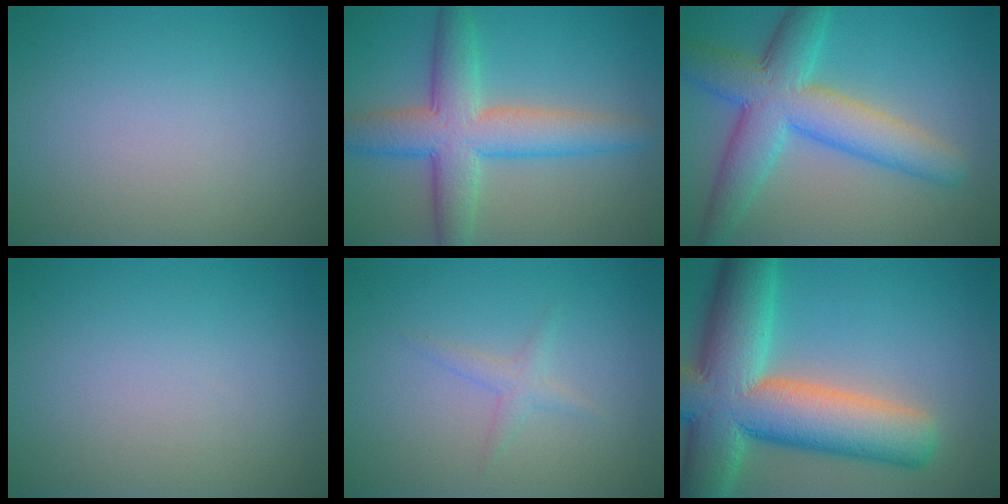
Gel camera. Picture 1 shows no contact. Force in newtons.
{"total": 7.1, "press": 7.1, "slide": 0.2}
{"total": 7.8, "press": 7.8, "slide": 0.2}
{"total": 0.0}
{"total": 1.3, "press": 1.3, "slide": 0.1}
{"total": 14.1, "press": 14.1, "slide": 0.9}